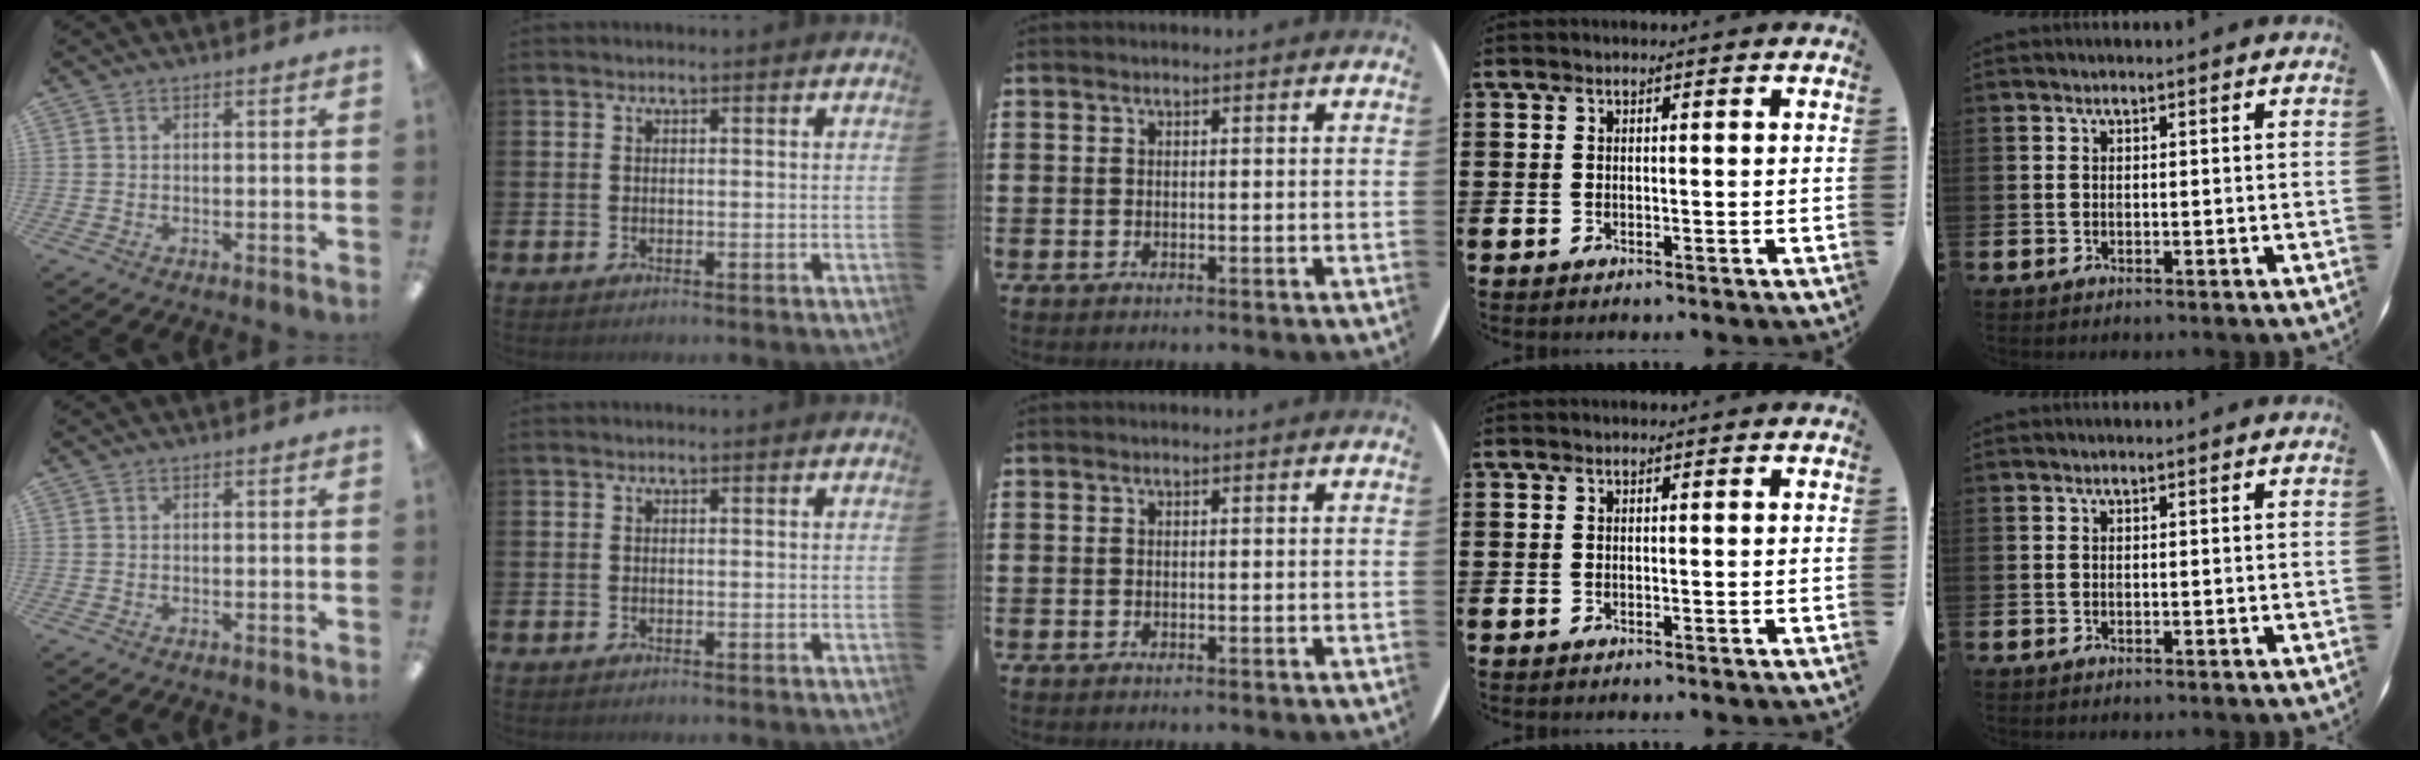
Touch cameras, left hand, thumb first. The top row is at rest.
{}